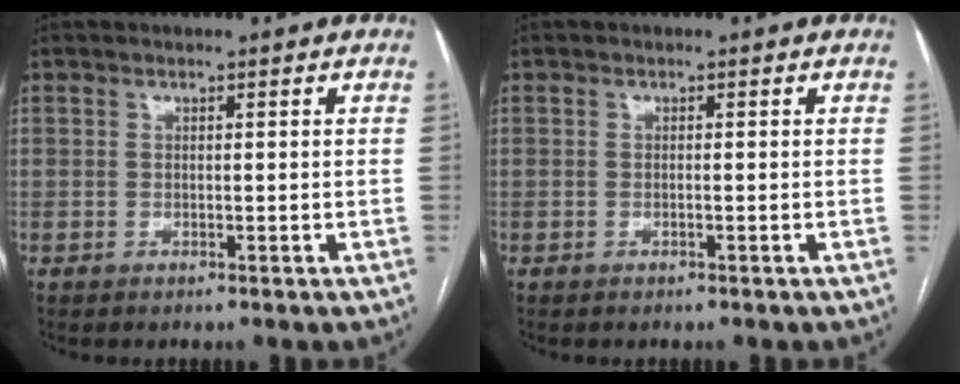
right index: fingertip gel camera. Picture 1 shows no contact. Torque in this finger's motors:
{"motor_torque": [0.16, 0.10, -0.03, 0.00]}